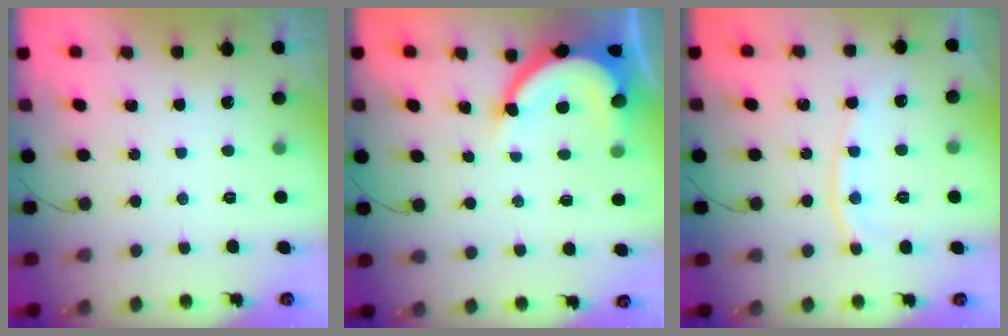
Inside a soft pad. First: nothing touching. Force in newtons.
{"total": 9.8, "press": 9.8, "slide": 1.1}
{"total": 9.6, "press": 9.6, "slide": 1.2}